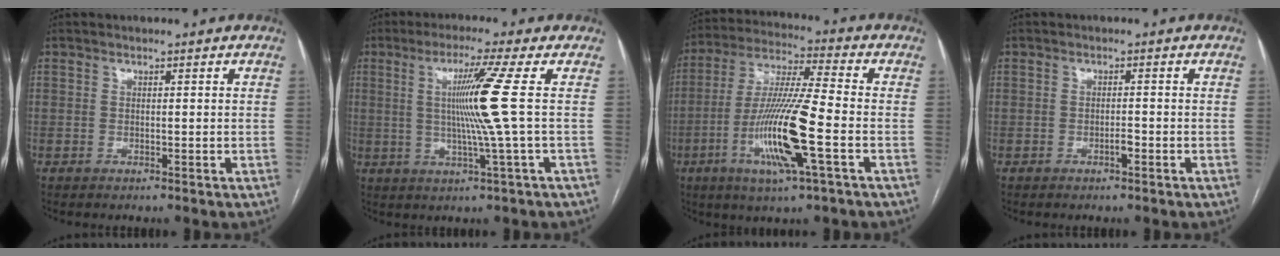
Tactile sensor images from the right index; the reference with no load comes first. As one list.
[{"total": 8.9, "force": [1.0, -2.9, 8.4], "torque": [-0.155, -0.003, 0.028]}, {"total": 15.0, "force": [-4.6, 0.4, 14.3], "torque": [-0.290, -0.014, -0.089]}, {"total": 1.1, "force": [-0.6, 0.2, 0.9], "torque": [-0.015, 0.001, -0.010]}]